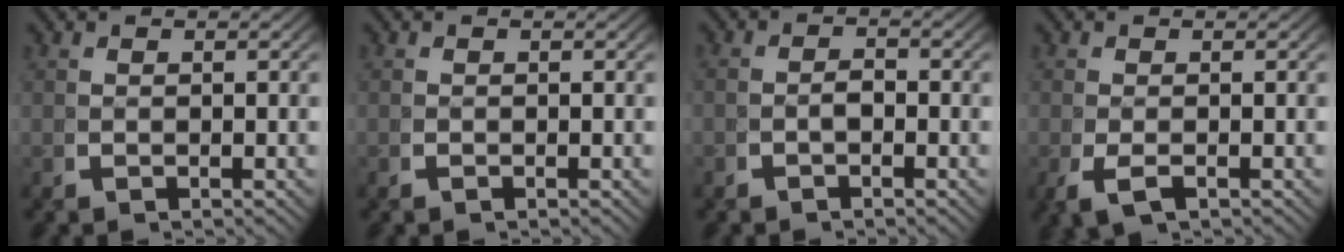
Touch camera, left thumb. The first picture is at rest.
{"total": 0.0}
{"total": 1.4, "force": [-1.0, 0.8, 0.7], "torque": [-0.016, -0.004, -0.019]}
{"total": 2.0, "force": [-1.0, 1.0, 1.5], "torque": [-0.047, -0.013, -0.007]}